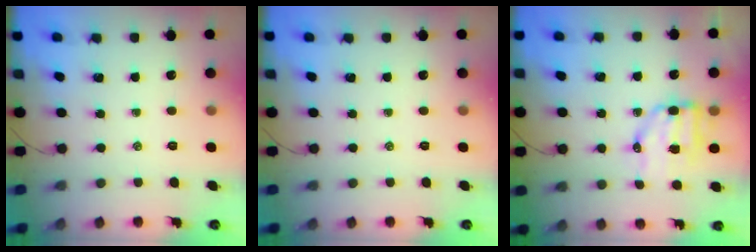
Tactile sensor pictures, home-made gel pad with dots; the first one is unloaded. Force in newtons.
{"total": 0.0}
{"total": 9.0, "press": 8.9, "slide": 1.4}